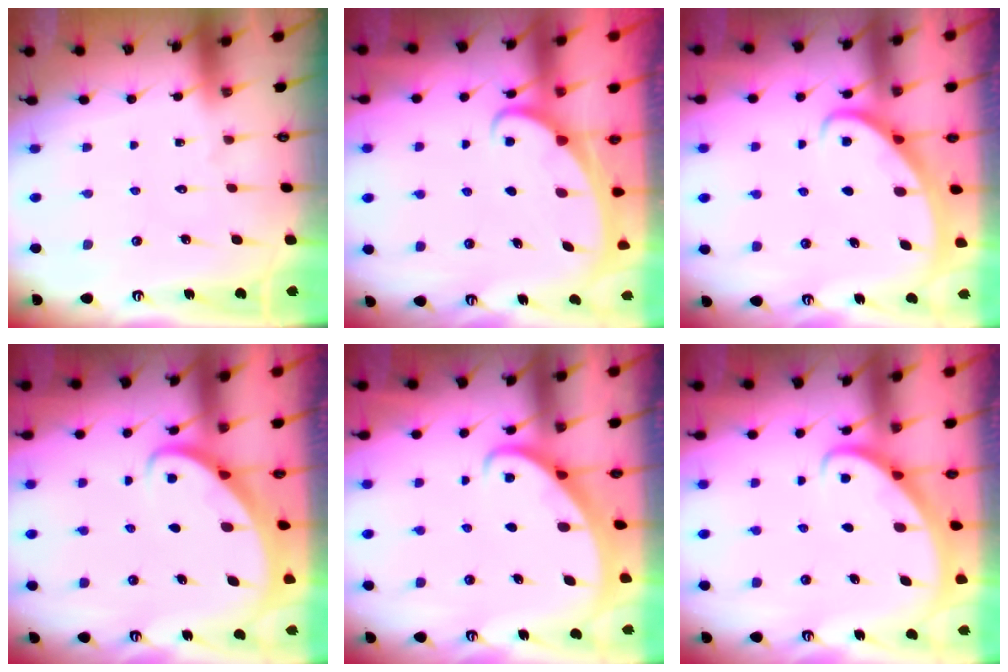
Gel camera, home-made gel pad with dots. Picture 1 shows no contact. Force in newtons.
{"total": 2.5, "press": 2.5, "slide": 0.4}
{"total": 2.8, "press": 2.7, "slide": 0.4}
{"total": 2.6, "press": 2.6, "slide": 0.3}
{"total": 2.2, "press": 2.2, "slide": 0.3}
{"total": 3.0, "press": 3.0, "slide": 0.2}